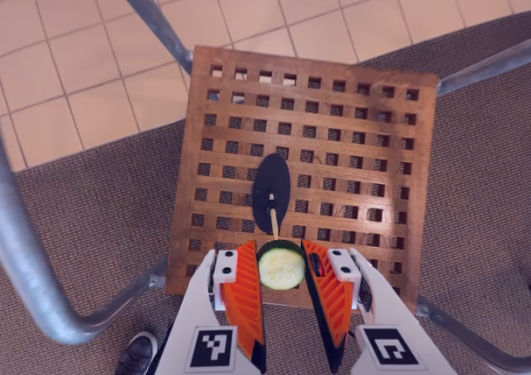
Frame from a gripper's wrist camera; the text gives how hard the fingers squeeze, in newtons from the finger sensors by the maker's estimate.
{"total": 6.9, "left": 6.8, "right": 7.0}